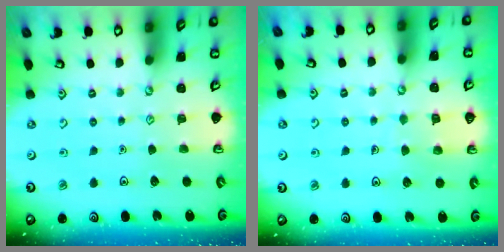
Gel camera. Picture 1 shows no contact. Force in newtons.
{"total": 5.2, "press": 5.2, "slide": 0.4}